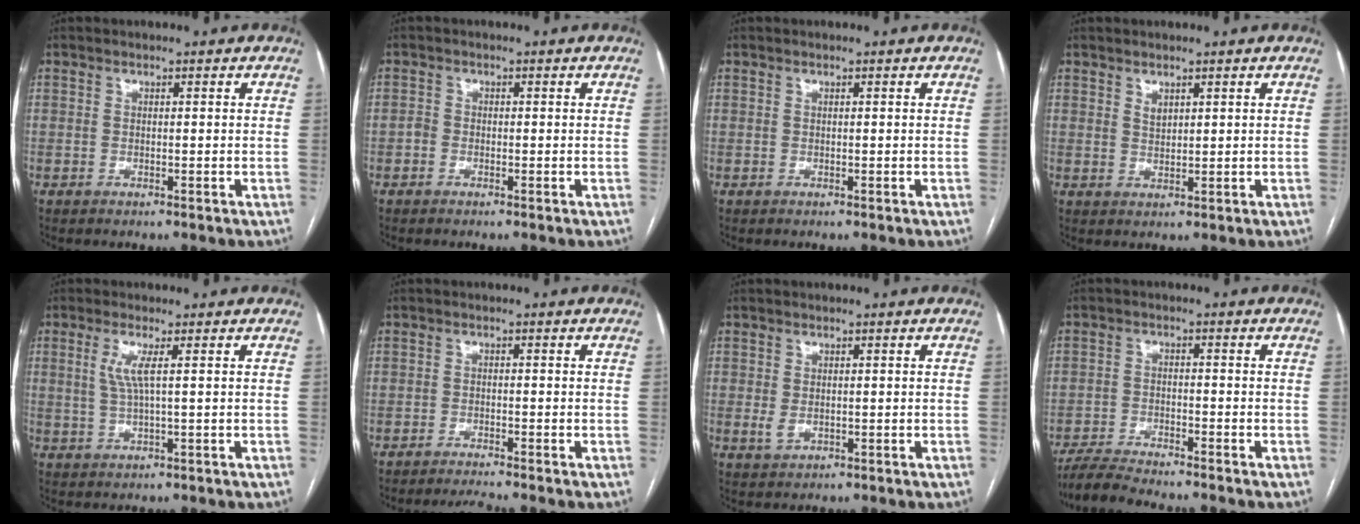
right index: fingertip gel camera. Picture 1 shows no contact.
{"total": 0.9, "force": [-0.5, 0.7, 0.4], "torque": [-0.005, 0.003, -0.012]}
{"total": 0.0}
{"total": 1.5, "force": [1.0, 0.8, 0.8], "torque": [-0.015, -0.002, 0.023]}
{"total": 3.5, "force": [1.0, -0.1, 3.3], "torque": [-0.077, 0.000, 0.021]}
{"total": 2.3, "force": [-2.0, -1.0, 0.3], "torque": [-0.015, -0.014, -0.036]}
{"total": 1.7, "force": [0.0, 1.1, 1.3], "torque": [-0.026, -0.005, 0.006]}
{"total": 7.3, "force": [-6.7, -0.2, 2.8], "torque": [-0.049, -0.019, -0.116]}